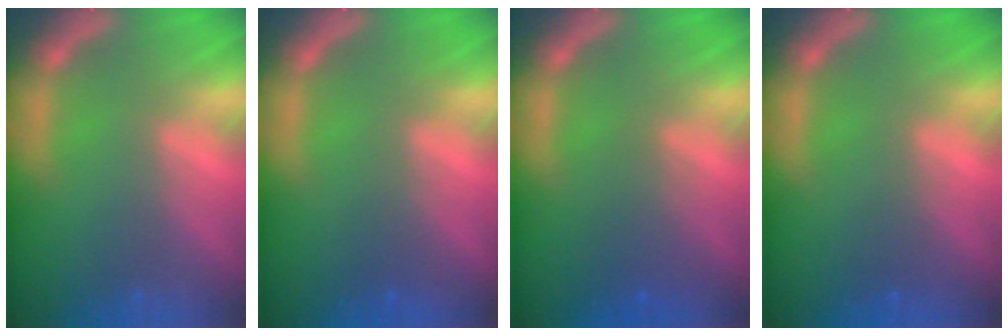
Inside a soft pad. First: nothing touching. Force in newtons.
{"total": 1.0}
{"total": 2.4}
{"total": 1.0}